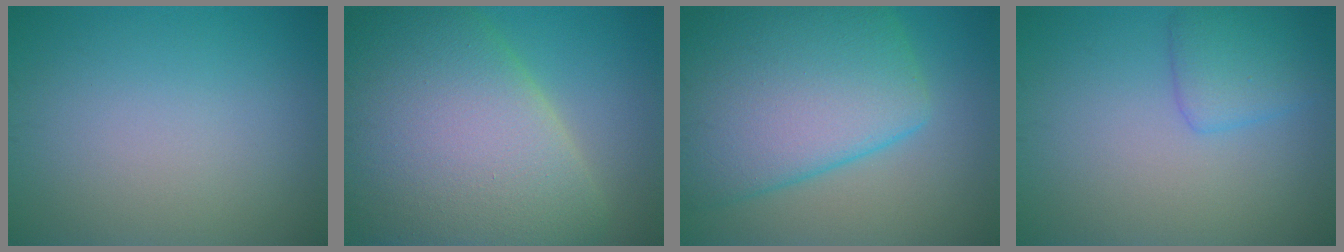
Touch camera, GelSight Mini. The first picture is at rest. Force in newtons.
{"total": 14.5, "press": 14.4, "slide": 0.8}
{"total": 12.0, "press": 12.0, "slide": 0.5}
{"total": 2.7, "press": 2.7, "slide": 0.1}